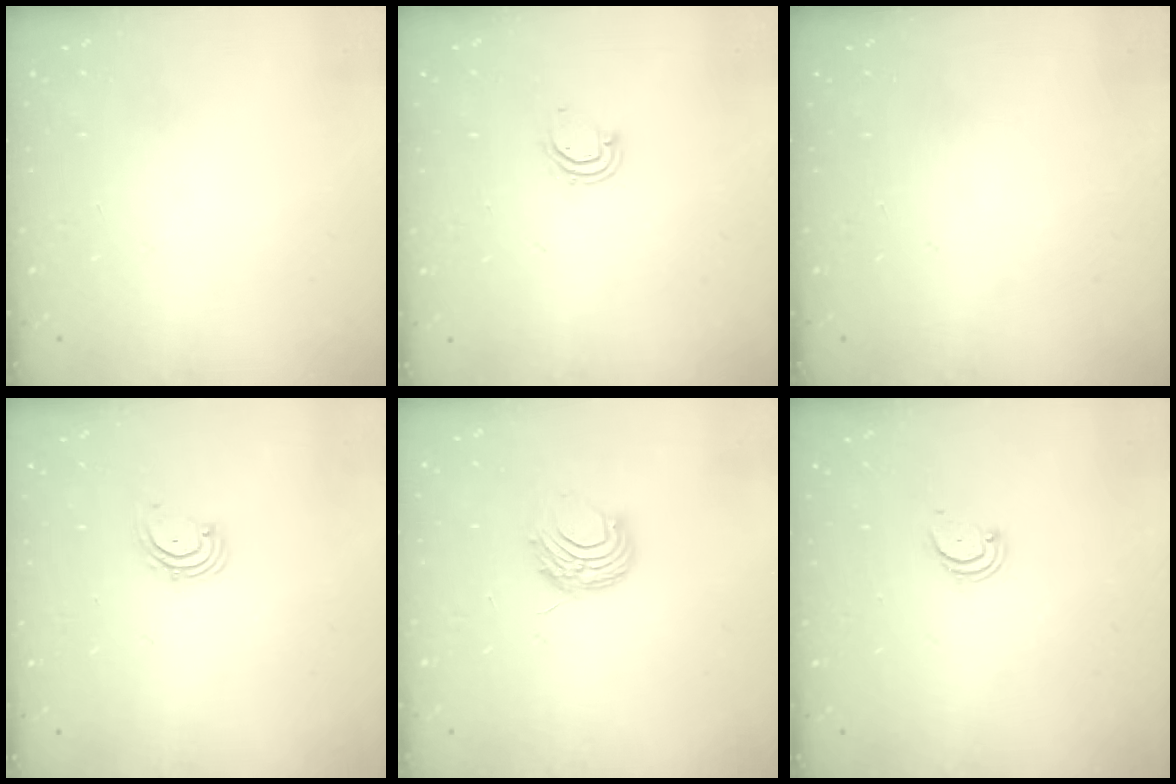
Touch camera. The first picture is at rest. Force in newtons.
{"total": 4.3, "press": 4.3, "slide": 0.5}
{"total": 0.0}
{"total": 2.0, "press": 2.0, "slide": 0.4}
{"total": 7.6, "press": 7.6, "slide": 0.5}
{"total": 2.6, "press": 2.5, "slide": 0.5}